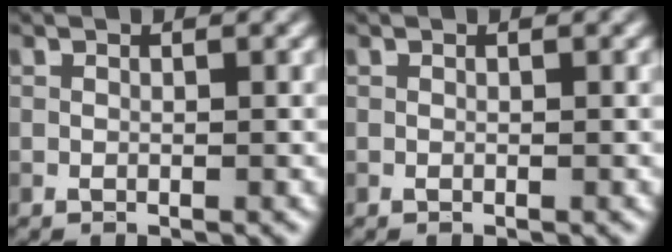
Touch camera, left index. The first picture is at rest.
{"total": 0.0}